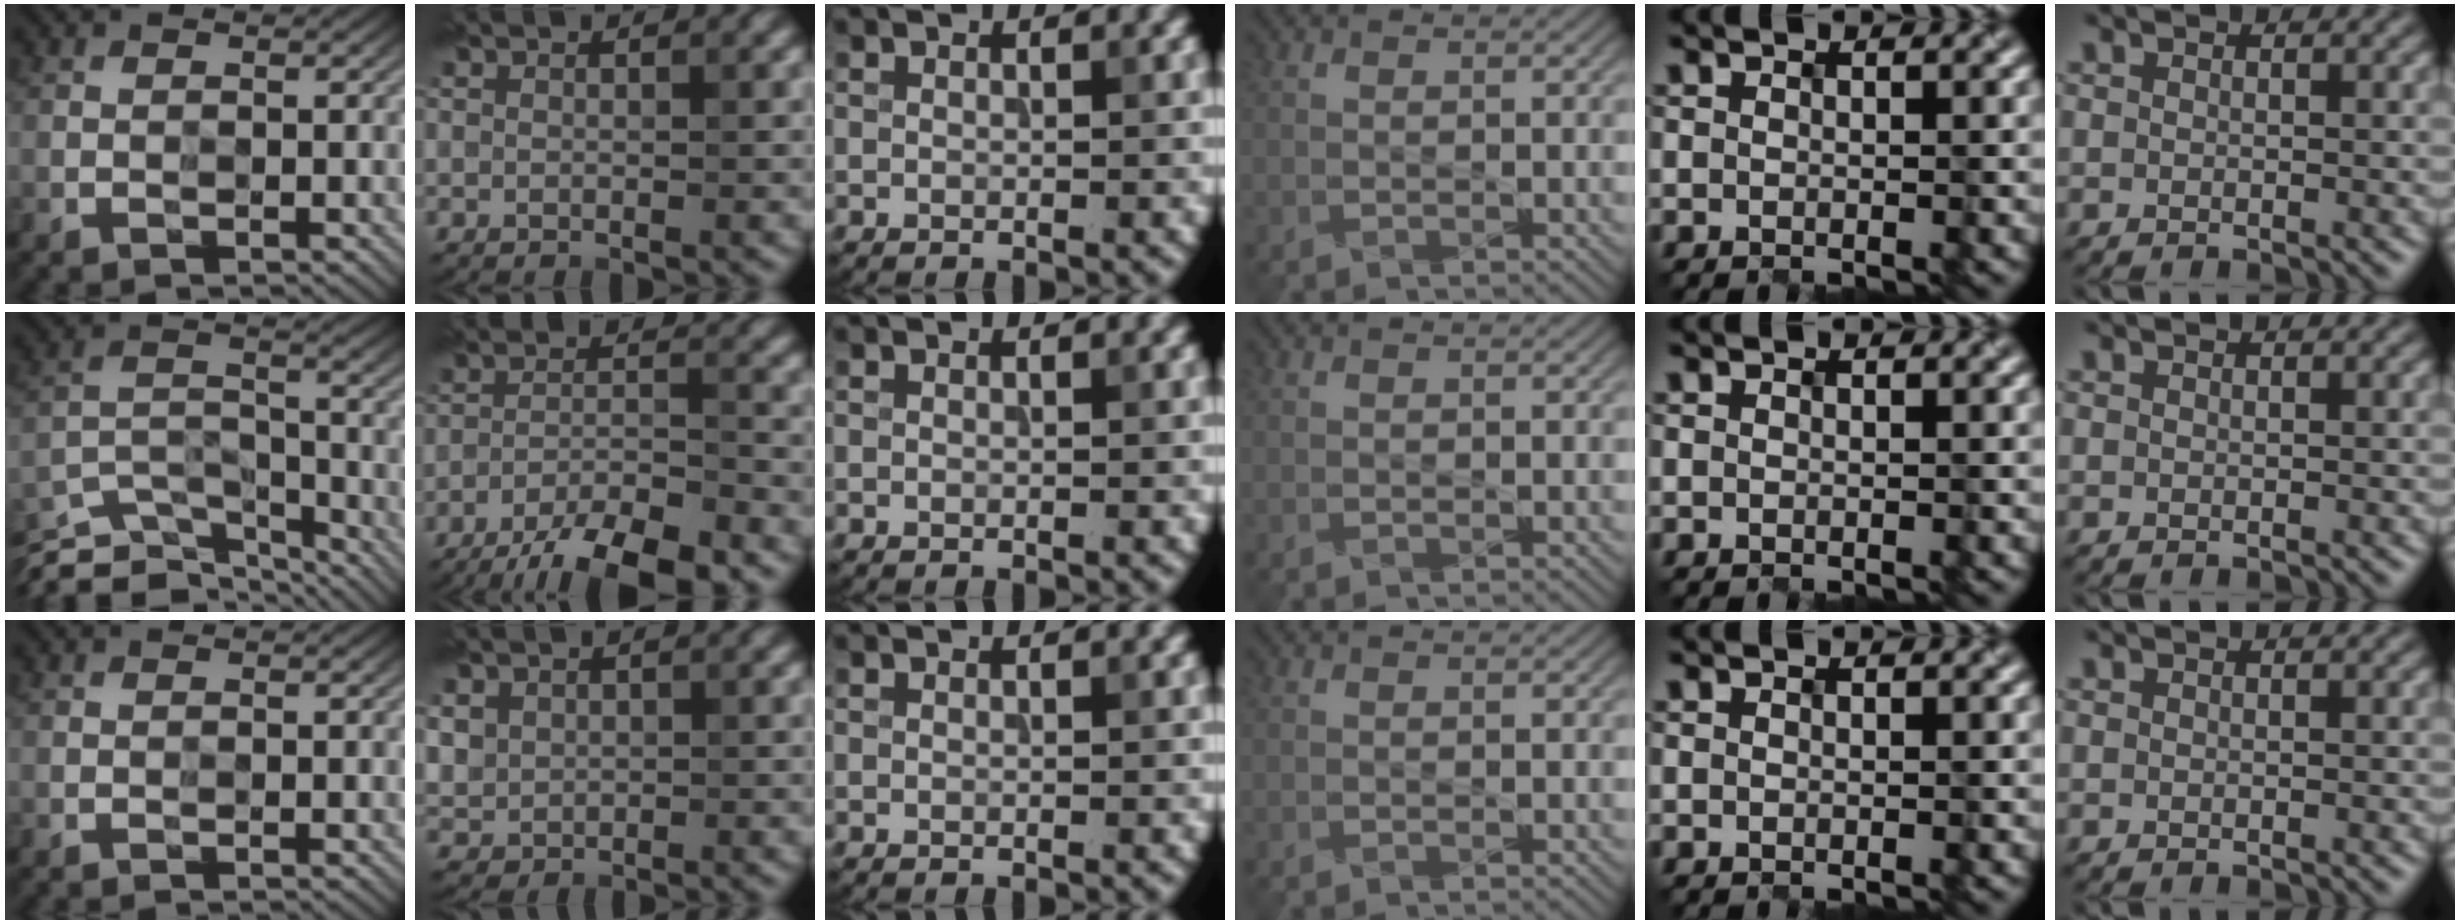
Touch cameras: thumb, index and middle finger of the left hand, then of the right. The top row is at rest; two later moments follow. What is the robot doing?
{"motion": "insert", "object": "pill capsule"}